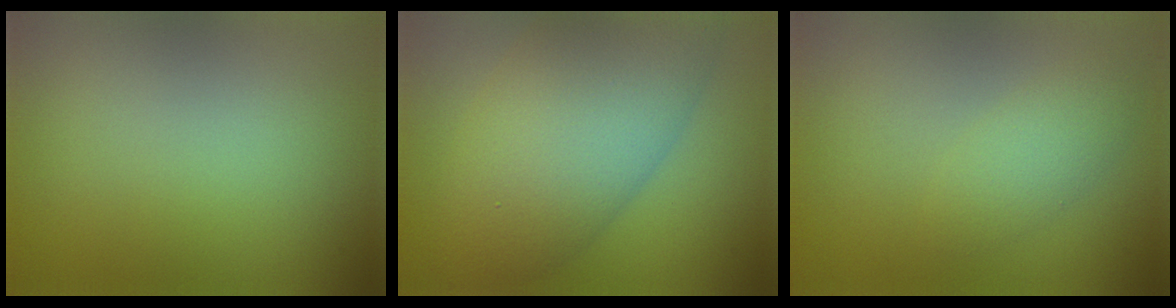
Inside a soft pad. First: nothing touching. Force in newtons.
{"total": 10.6, "press": 10.6, "slide": 0.5}
{"total": 2.1, "press": 2.1, "slide": 0.1}